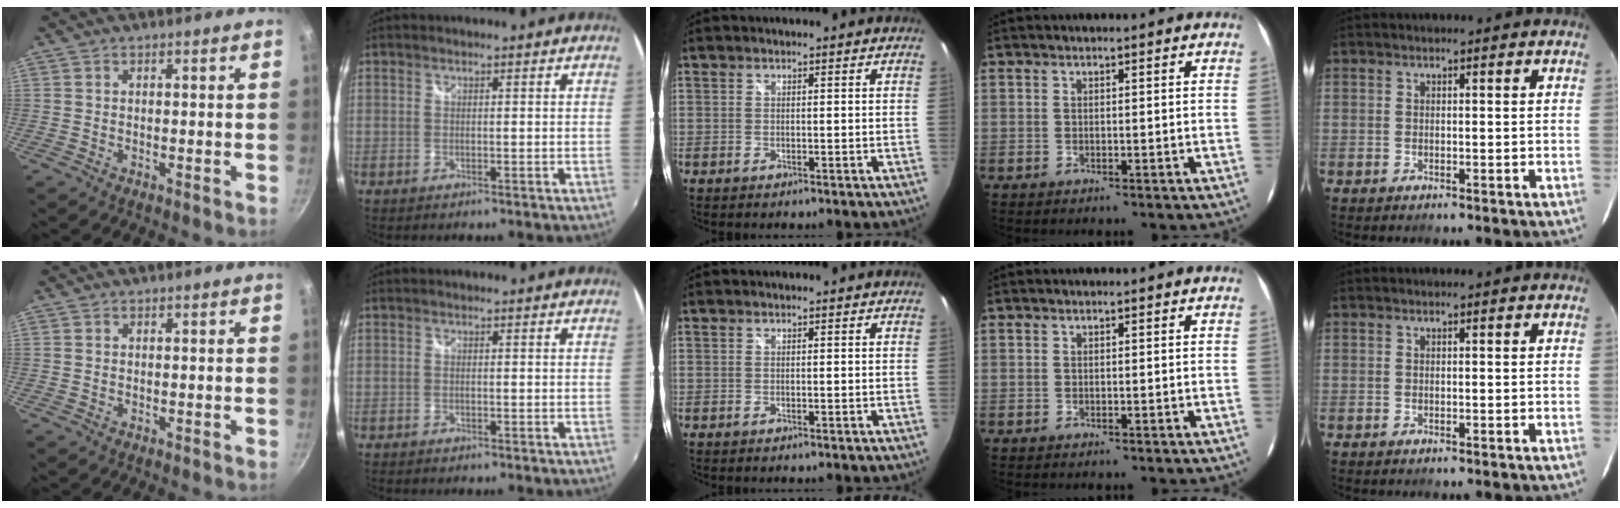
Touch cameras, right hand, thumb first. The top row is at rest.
{"index": {"total": 0.5, "force": [-0.4, 0.3, 0.2], "torque": [-0.005, -0.001, -0.008]}}